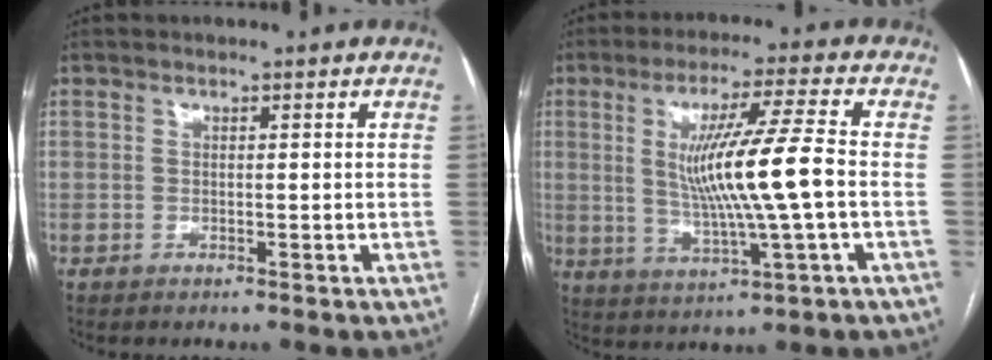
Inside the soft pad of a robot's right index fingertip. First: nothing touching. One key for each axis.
{"total": 12.4, "fx": 0.0, "fy": -0.5, "fz": 12.4, "tx": -0.228, "ty": -0.005, "tz": 0.002}